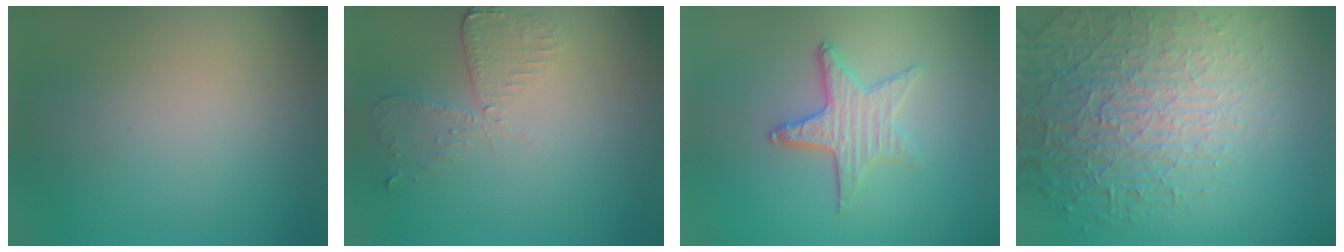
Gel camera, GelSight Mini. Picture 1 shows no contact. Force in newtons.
{"total": 2.7, "press": 2.4, "slide": 1.2}
{"total": 3.5, "press": 2.9, "slide": 2.0}
{"total": 7.8, "press": 5.5, "slide": 5.5}